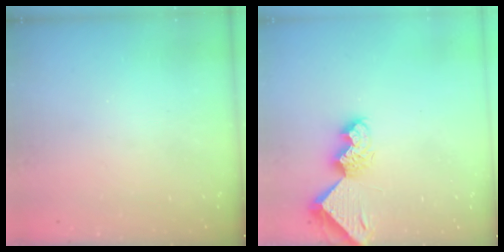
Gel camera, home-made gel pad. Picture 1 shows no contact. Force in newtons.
{"total": 10.0, "press": 9.9, "slide": 1.1}